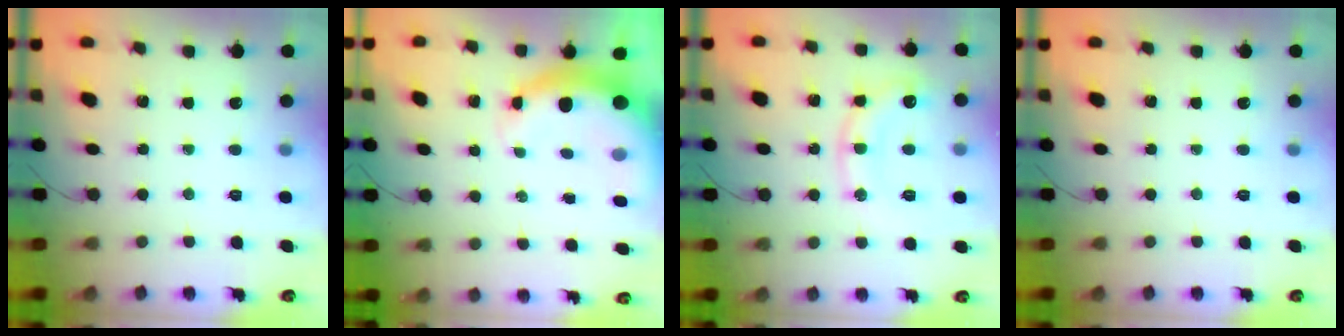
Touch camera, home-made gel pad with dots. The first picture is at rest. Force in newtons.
{"total": 6.9, "press": 6.7, "slide": 1.6}
{"total": 10.8, "press": 10.7, "slide": 0.6}
{"total": 0.0}